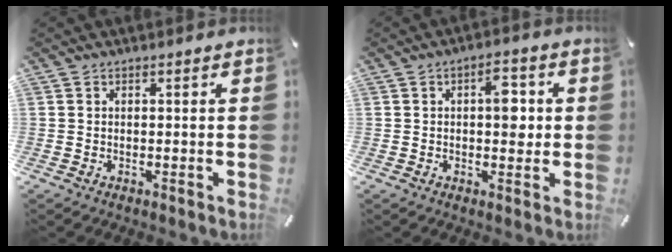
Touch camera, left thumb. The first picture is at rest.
{"total": 6.7, "force": [0.9, 3.6, 5.6], "torque": [-0.061, -0.006, 0.004]}